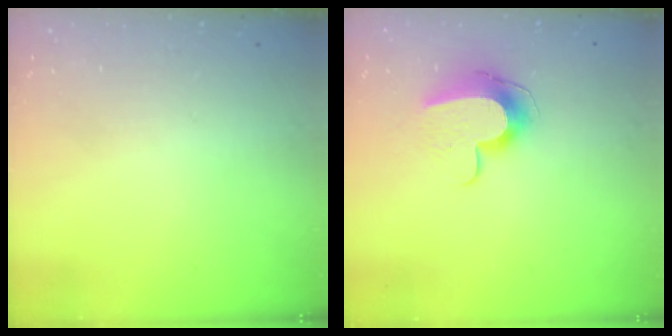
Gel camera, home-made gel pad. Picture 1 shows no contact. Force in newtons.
{"total": 10.1, "press": 10.1, "slide": 0.6}